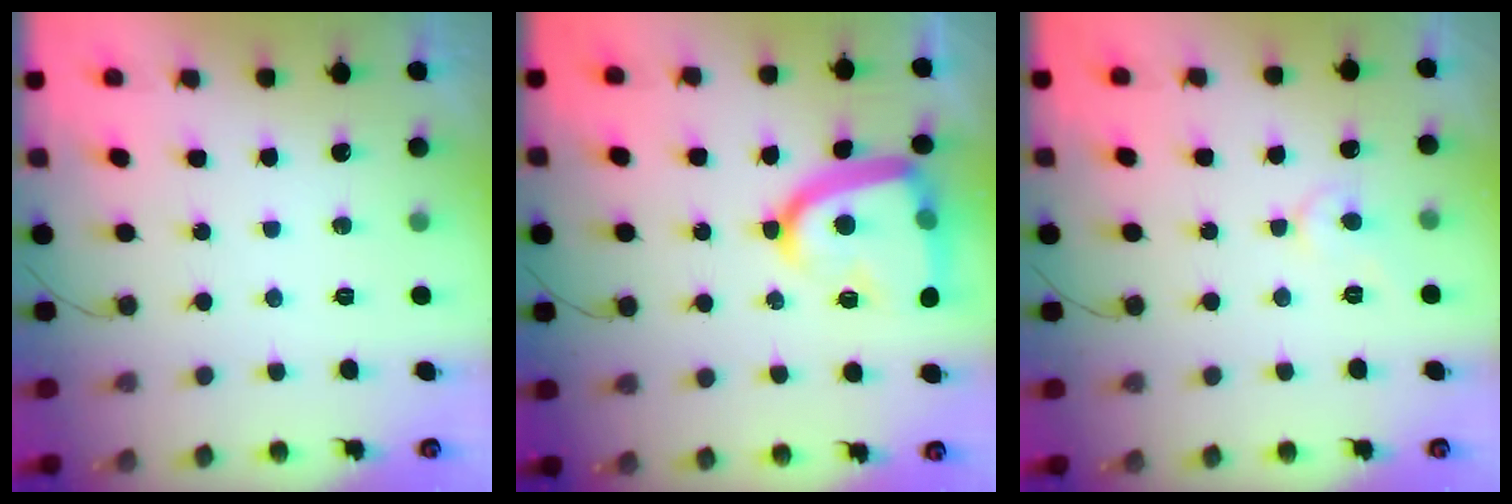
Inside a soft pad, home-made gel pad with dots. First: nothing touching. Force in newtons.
{"total": 17.1, "press": 17.0, "slide": 1.2}
{"total": 5.0, "press": 5.0, "slide": 0.5}